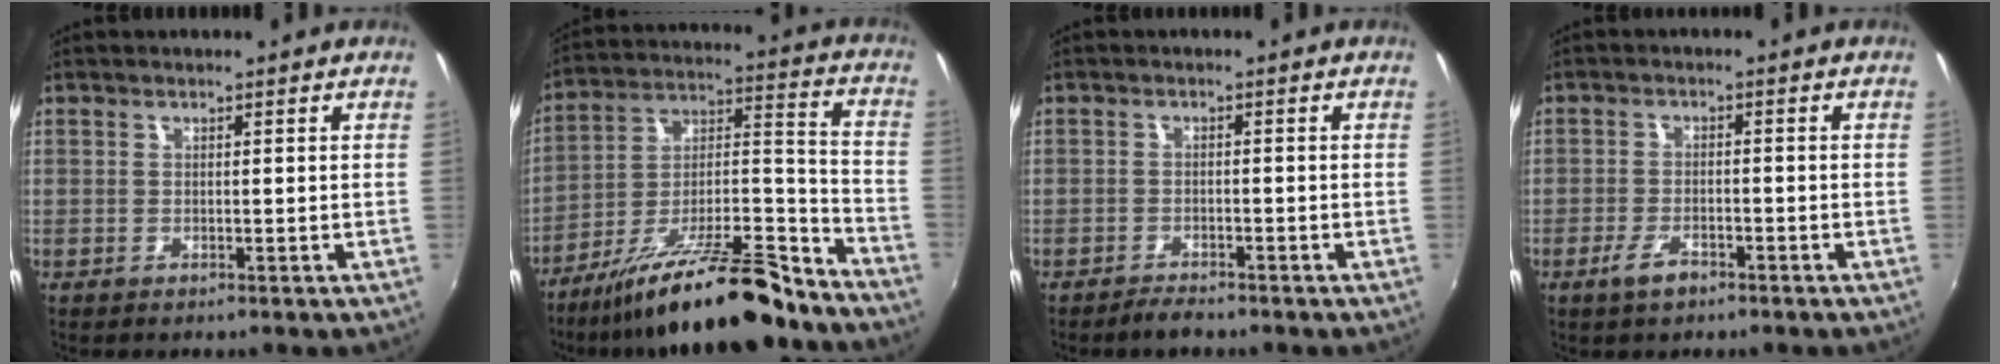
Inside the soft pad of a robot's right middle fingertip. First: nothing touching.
{"total": 21.7, "force": [-17.1, 4.1, 12.8], "torque": [-0.205, -0.001, -0.268]}
{"total": 2.6, "force": [-2.4, 0.6, 0.9], "torque": [-0.030, -0.005, -0.044]}
{"total": 3.8, "force": [-2.6, 1.4, 2.4], "torque": [-0.058, -0.003, -0.048]}